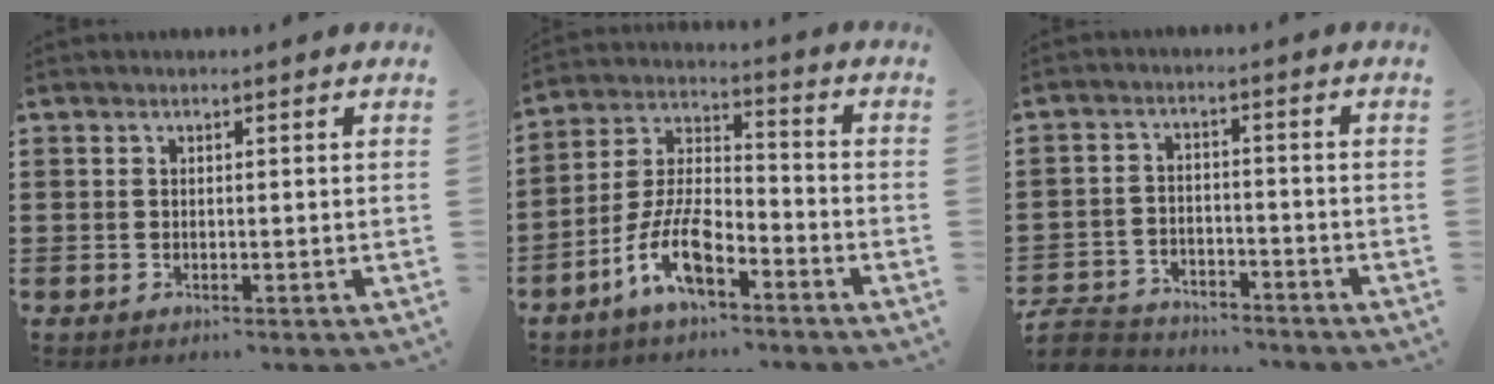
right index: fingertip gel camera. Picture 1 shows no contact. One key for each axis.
{"total": 9.4, "fx": -6.0, "fy": 3.6, "fz": 6.3, "tx": -0.147, "ty": 0.000, "tz": -0.118}
{"total": 5.6, "fx": -5.3, "fy": 1.4, "fz": 0.7, "tx": -0.030, "ty": 0.006, "tz": -0.112}